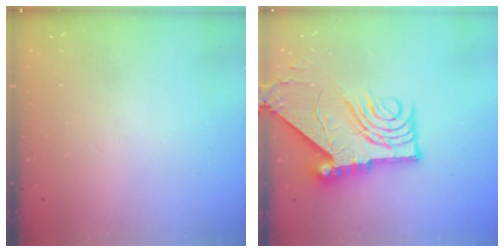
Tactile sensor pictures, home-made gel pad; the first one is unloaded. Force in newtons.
{"total": 15.2, "press": 15.1, "slide": 1.6}